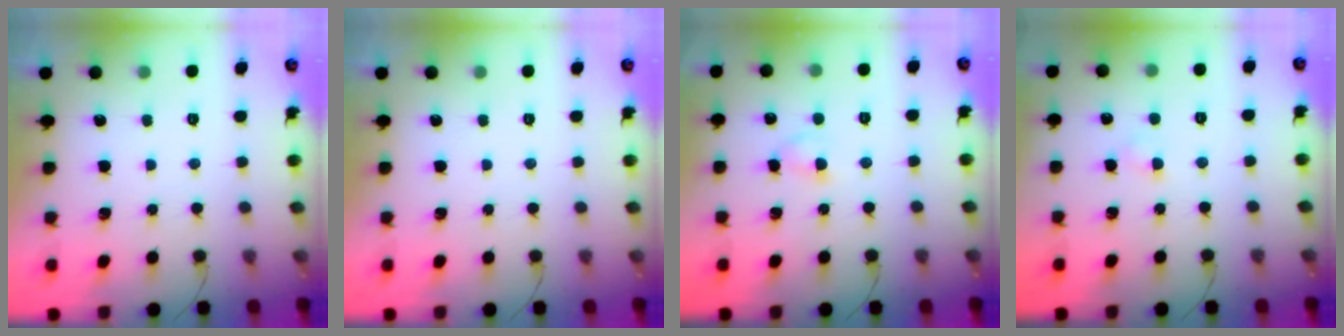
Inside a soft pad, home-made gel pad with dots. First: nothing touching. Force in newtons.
{"total": 0.0}
{"total": 2.8, "press": 2.5, "slide": 1.2}
{"total": 2.3, "press": 2.2, "slide": 0.9}